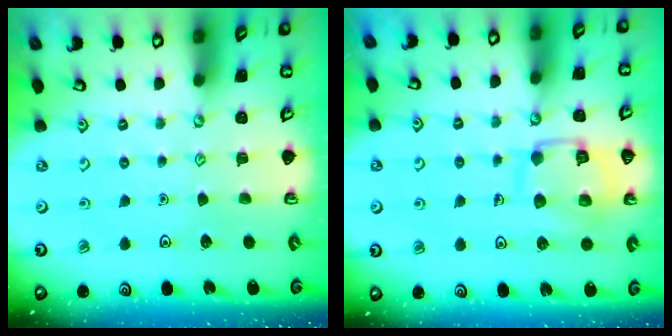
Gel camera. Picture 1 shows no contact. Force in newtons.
{"total": 13.8, "press": 13.8, "slide": 1.4}